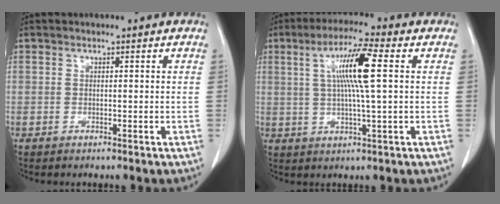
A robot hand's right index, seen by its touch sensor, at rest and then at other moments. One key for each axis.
{"total": 9.2, "fx": 2.0, "fy": -0.2, "fz": 9.0, "tx": -0.166, "ty": 0.005, "tz": 0.034}